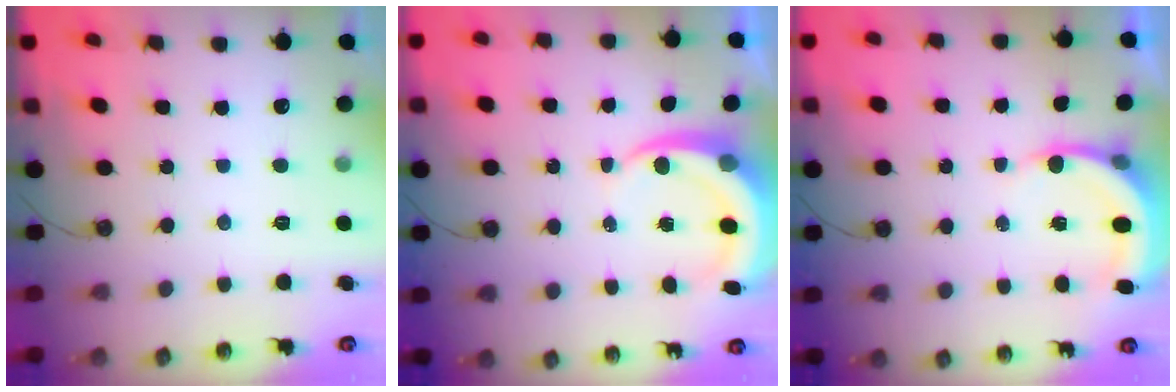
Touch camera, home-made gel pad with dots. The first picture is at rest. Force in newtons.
{"total": 7.1, "press": 7.1, "slide": 0.9}
{"total": 7.4, "press": 7.2, "slide": 1.5}